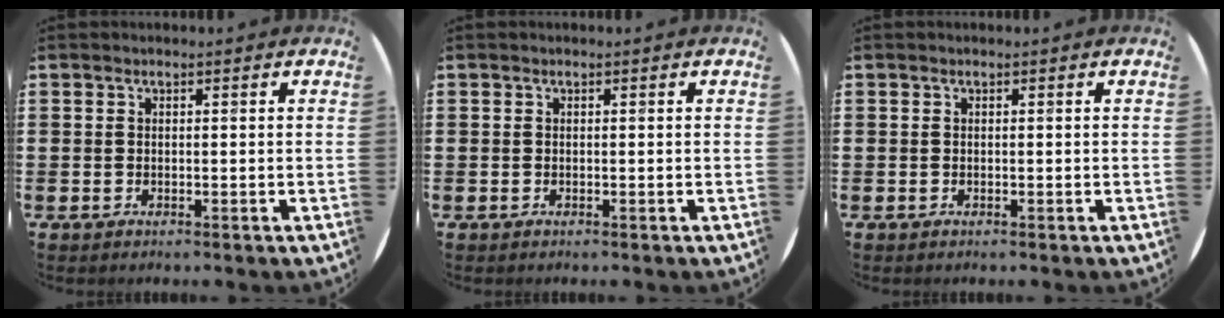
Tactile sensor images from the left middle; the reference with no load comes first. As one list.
[{"total": 0.0}, {"total": 0.0}]